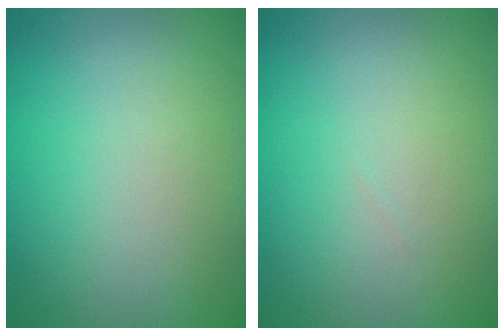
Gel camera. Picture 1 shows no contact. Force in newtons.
{"total": 0.0}